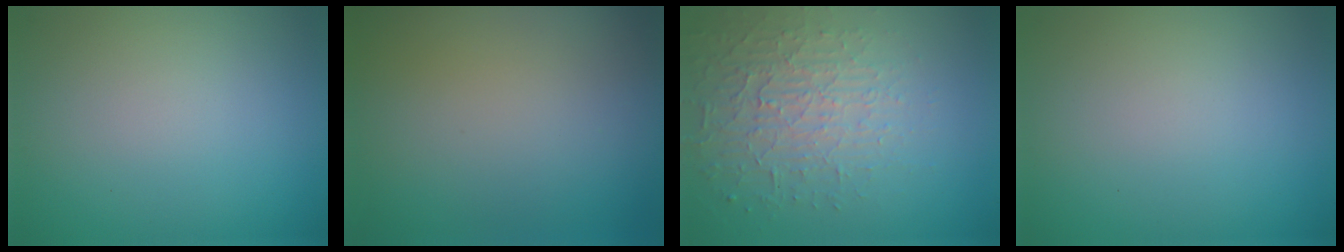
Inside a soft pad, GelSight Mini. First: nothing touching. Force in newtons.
{"total": 0.0}
{"total": 3.7, "press": 3.3, "slide": 1.7}
{"total": 0.0}